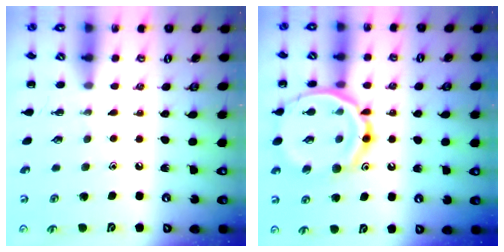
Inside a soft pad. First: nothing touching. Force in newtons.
{"total": 17.7, "press": 17.6, "slide": 2.0}